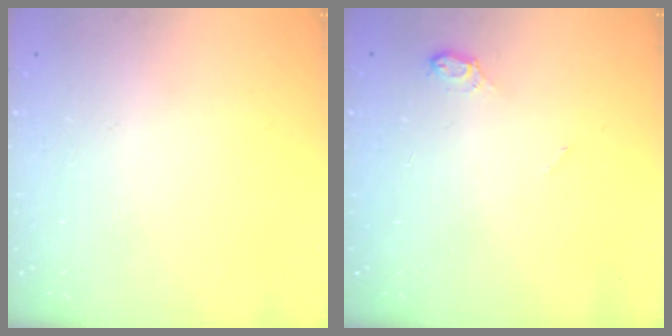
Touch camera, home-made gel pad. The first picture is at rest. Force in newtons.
{"total": 5.5, "press": 5.4, "slide": 0.6}